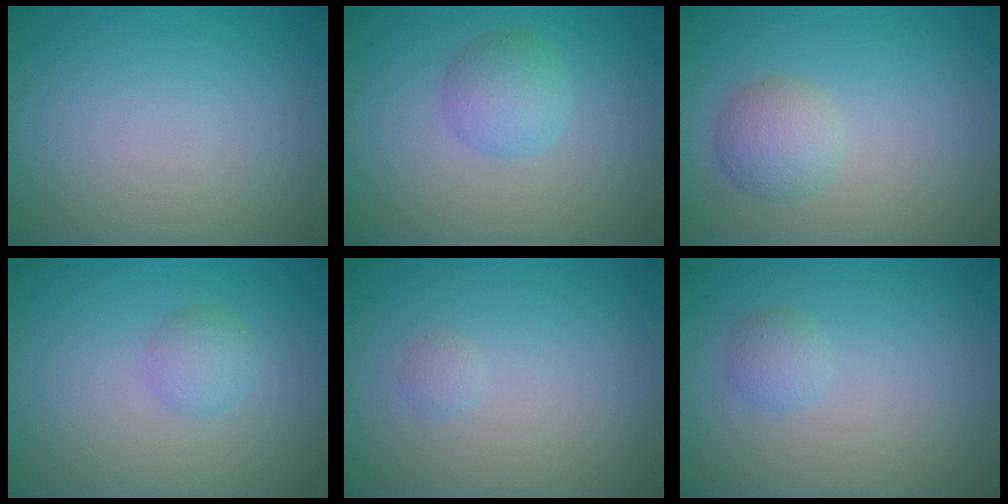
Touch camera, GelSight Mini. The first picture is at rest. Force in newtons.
{"total": 2.9, "press": 2.9, "slide": 0.1}
{"total": 2.7, "press": 2.7, "slide": 0.1}
{"total": 1.7, "press": 1.7, "slide": 0.0}
{"total": 0.7, "press": 0.7, "slide": 0.0}
{"total": 1.3, "press": 1.3, "slide": 0.0}